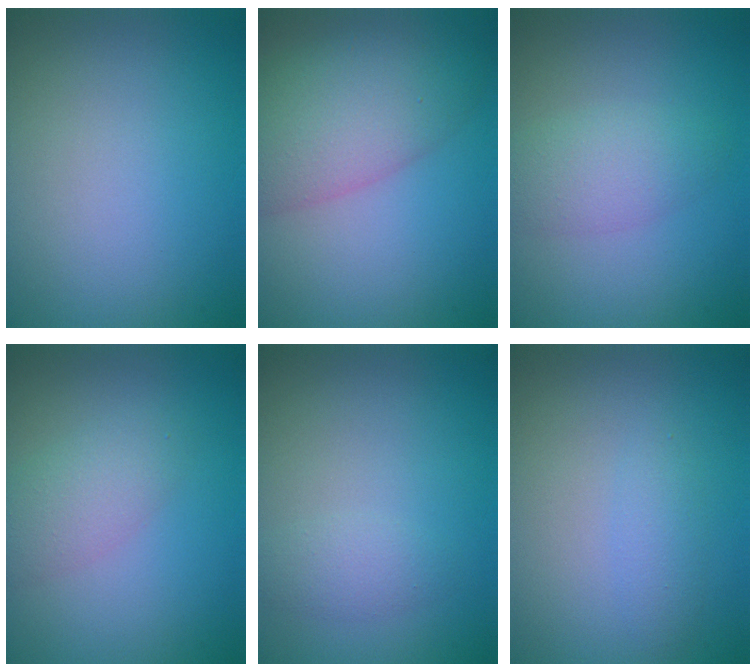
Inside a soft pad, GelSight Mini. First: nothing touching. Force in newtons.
{"total": 7.2, "press": 7.2, "slide": 0.3}
{"total": 2.8, "press": 2.8, "slide": 0.1}
{"total": 2.7, "press": 2.7, "slide": 0.1}
{"total": 1.5, "press": 1.5, "slide": 0.1}
{"total": 1.4, "press": 1.4, "slide": 0.1}